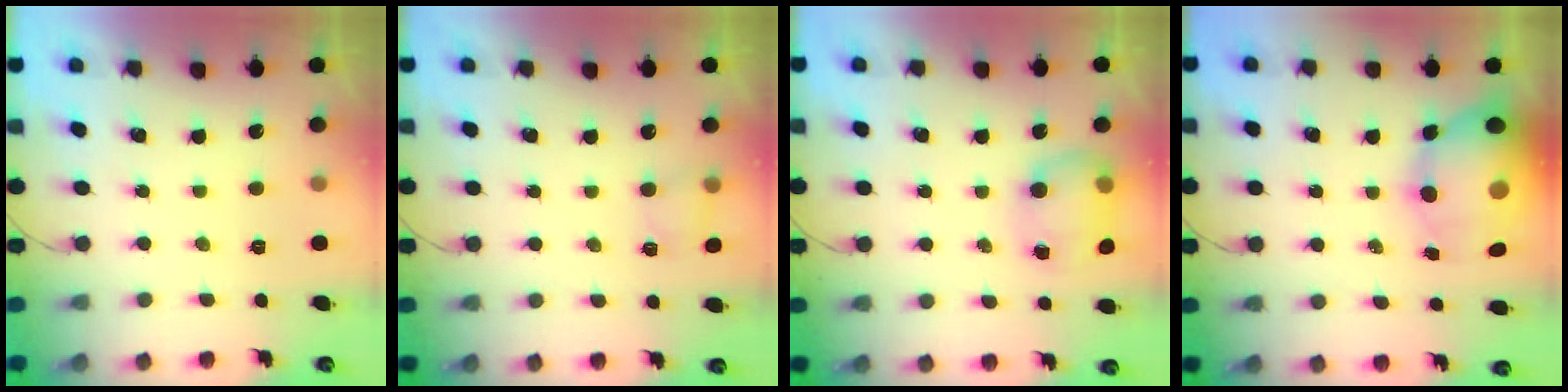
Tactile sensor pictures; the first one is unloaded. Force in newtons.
{"total": 4.0, "press": 3.8, "slide": 1.2}
{"total": 8.0, "press": 8.0, "slide": 0.5}
{"total": 18.5, "press": 17.9, "slide": 4.9}